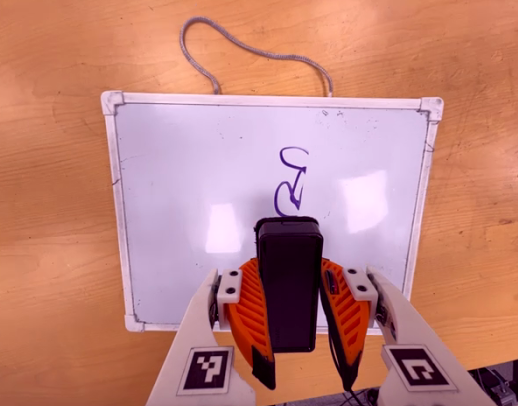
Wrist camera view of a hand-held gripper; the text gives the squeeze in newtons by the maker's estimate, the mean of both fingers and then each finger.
{"total": 8.0, "left": 6.5, "right": 9.4}